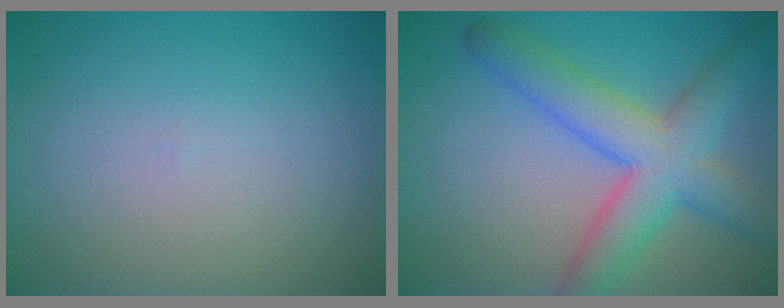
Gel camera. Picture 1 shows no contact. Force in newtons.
{"total": 7.0, "press": 7.0, "slide": 0.2}